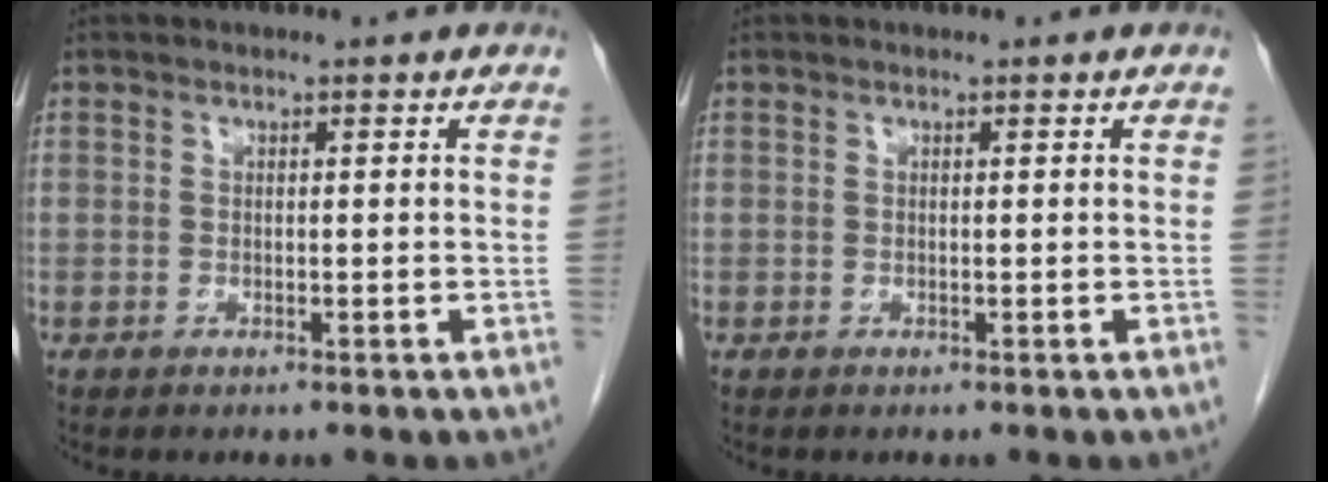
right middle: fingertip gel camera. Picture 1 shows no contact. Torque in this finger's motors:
{"motor_torque": [0.00, 0.00, 0.00, -0.01]}